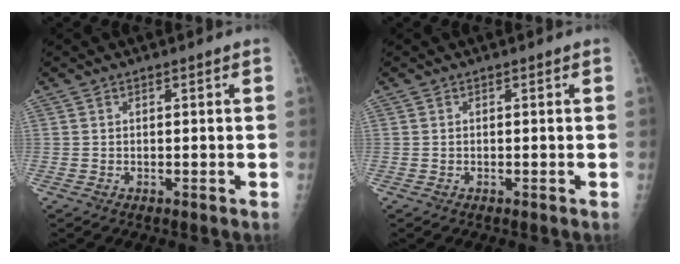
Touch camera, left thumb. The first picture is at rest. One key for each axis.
{"total": 0.0}